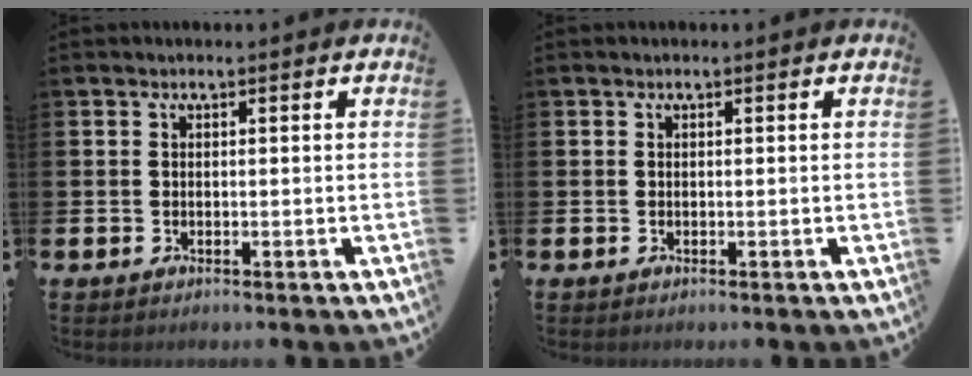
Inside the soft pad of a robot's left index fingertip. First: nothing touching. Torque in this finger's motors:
{"motor_torque": [0.01, -0.01, 0.00, 0.00]}